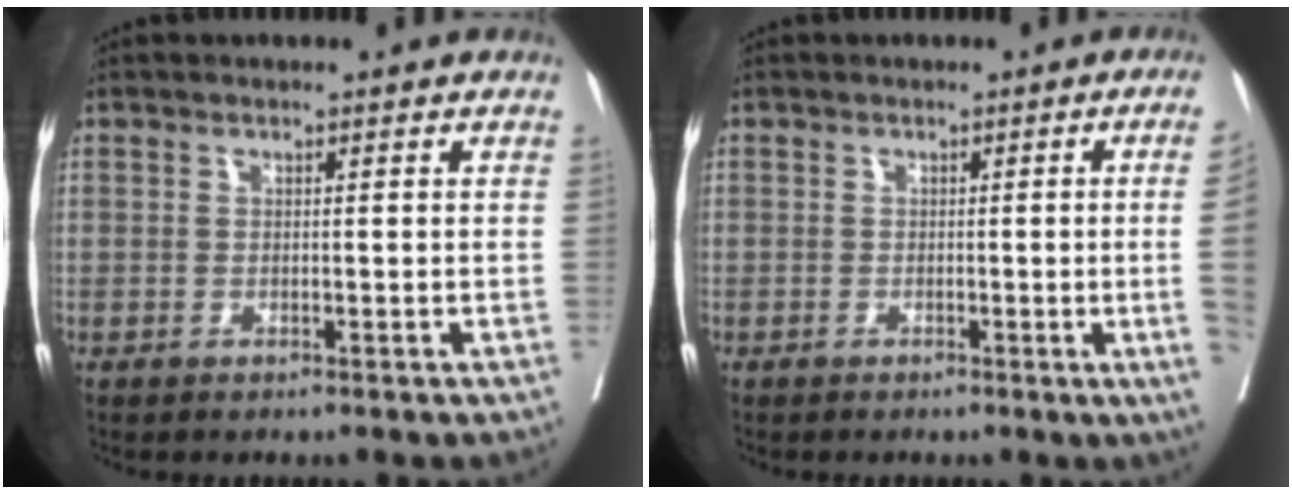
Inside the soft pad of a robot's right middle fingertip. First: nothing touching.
{"total": 5.3, "force": [-0.7, -2.1, 4.8], "torque": [-0.053, -0.012, -0.007]}